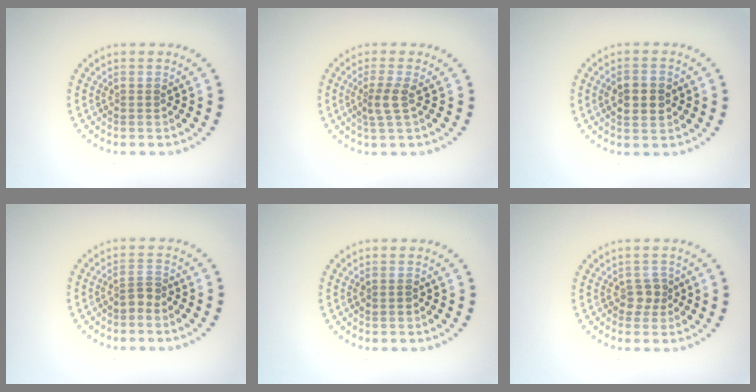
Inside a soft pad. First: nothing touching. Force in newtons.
{"total": 2.1, "press": 1.6, "slide": 1.3}
{"total": 3.7, "press": 3.7, "slide": 0.1}
{"total": 1.6, "press": 1.3, "slide": 1.0}
{"total": 0.8, "press": 0.8, "slide": 0.0}
{"total": 1.7, "press": 1.5, "slide": 0.8}